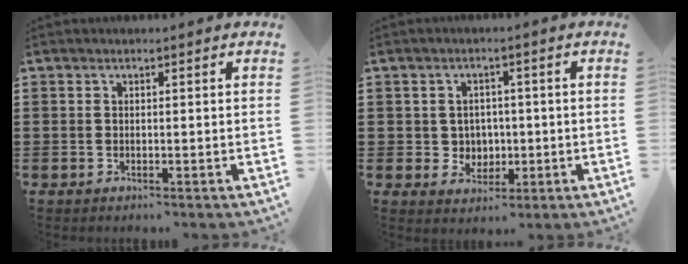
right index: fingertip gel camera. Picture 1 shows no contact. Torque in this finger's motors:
{"motor_torque": [1.27, 0.87, 0.23, 0.02]}